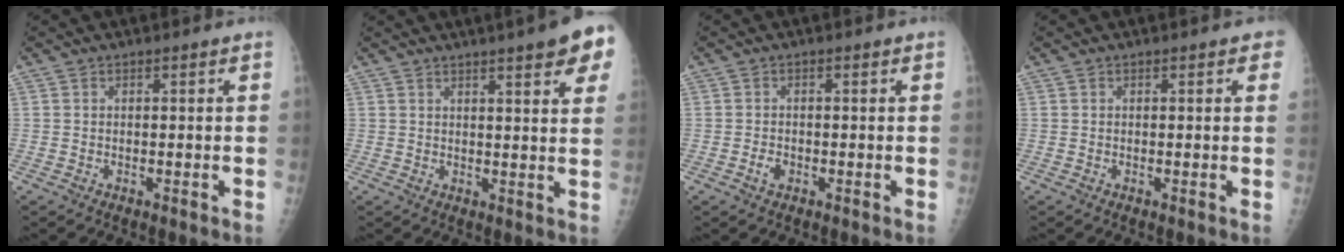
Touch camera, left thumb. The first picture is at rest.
{"total": 11.0, "force": [6.5, 1.9, 8.6], "torque": [-0.087, -0.016, 0.071]}
{"total": 1.7, "force": [-0.7, 1.2, 1.0], "torque": [-0.017, 0.002, -0.013]}
{"total": 1.6, "force": [0.8, 0.7, 1.1], "torque": [0.001, 0.001, 0.004]}